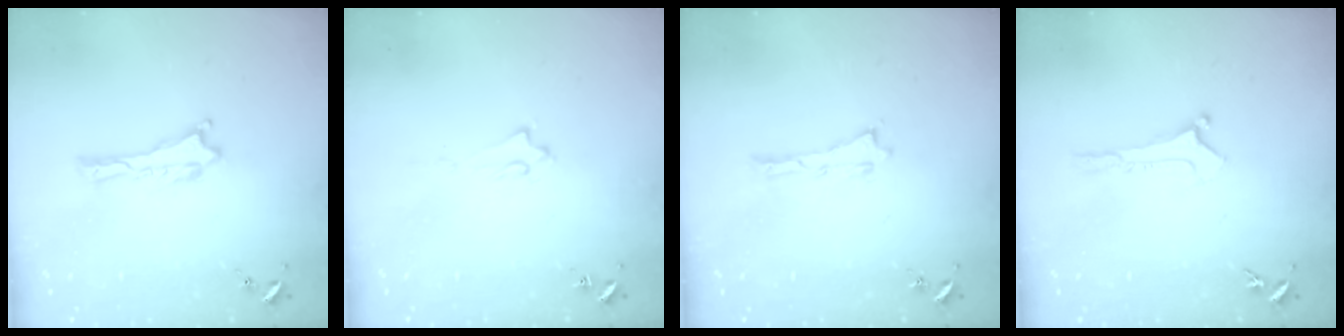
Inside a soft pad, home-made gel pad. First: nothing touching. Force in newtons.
{"total": 1.7, "press": 1.6, "slide": 0.2}
{"total": 0.0}
{"total": 0.0}